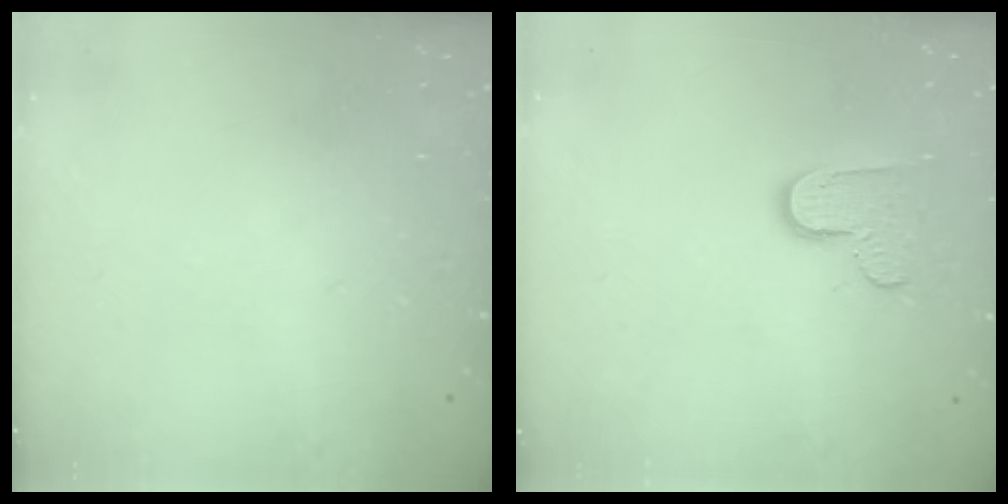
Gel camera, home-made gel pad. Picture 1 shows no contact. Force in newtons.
{"total": 8.4, "press": 8.3, "slide": 0.2}